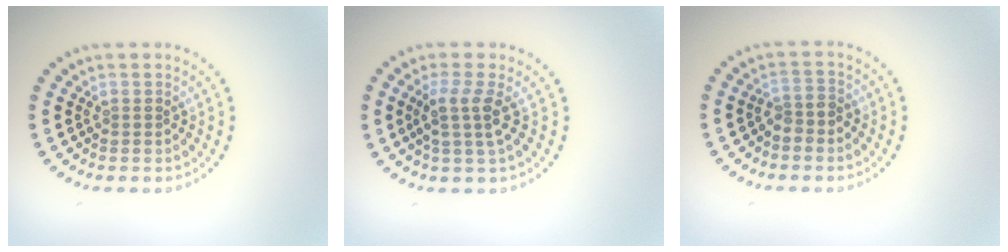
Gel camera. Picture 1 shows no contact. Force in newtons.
{"total": 2.6, "press": 2.1, "slide": 1.6}
{"total": 1.5, "press": 1.2, "slide": 0.8}